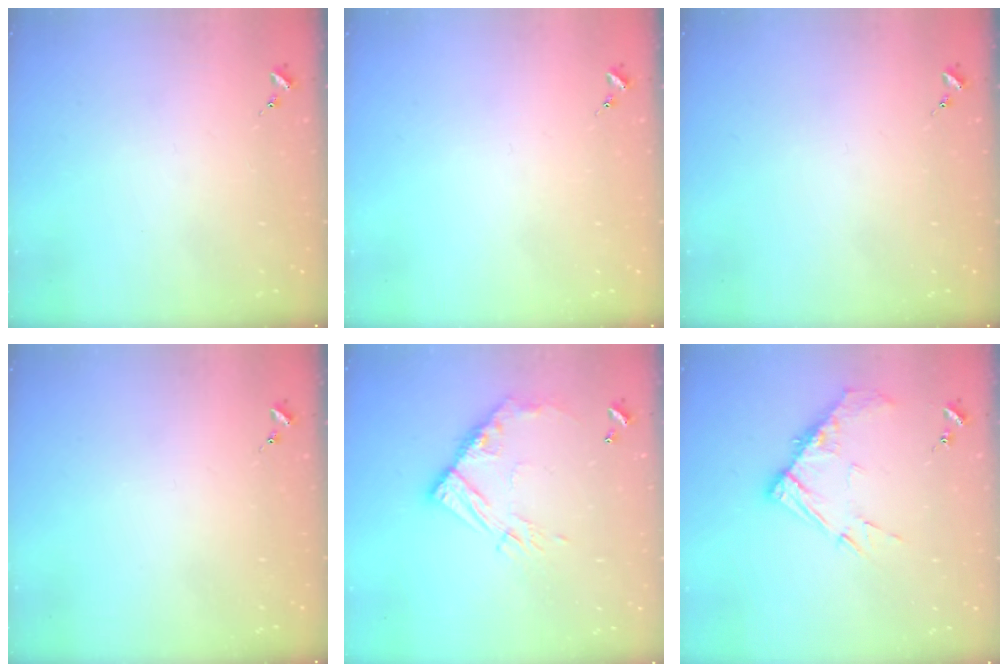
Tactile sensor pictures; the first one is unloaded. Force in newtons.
{"total": 0.0}
{"total": 0.0}
{"total": 0.0}
{"total": 12.9, "press": 12.9, "slide": 1.3}
{"total": 11.1, "press": 11.0, "slide": 1.1}